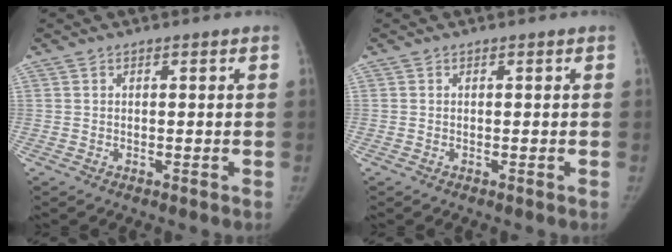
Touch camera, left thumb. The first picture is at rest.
{"total": 0.0}